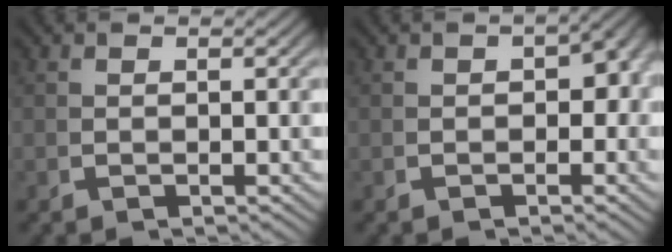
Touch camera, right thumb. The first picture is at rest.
{"total": 2.9, "force": [-0.3, 2.0, 2.0], "torque": [-0.018, -0.005, -0.006]}